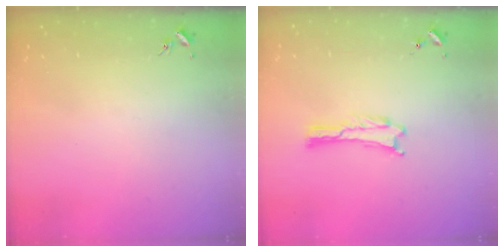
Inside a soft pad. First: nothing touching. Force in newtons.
{"total": 0.0}